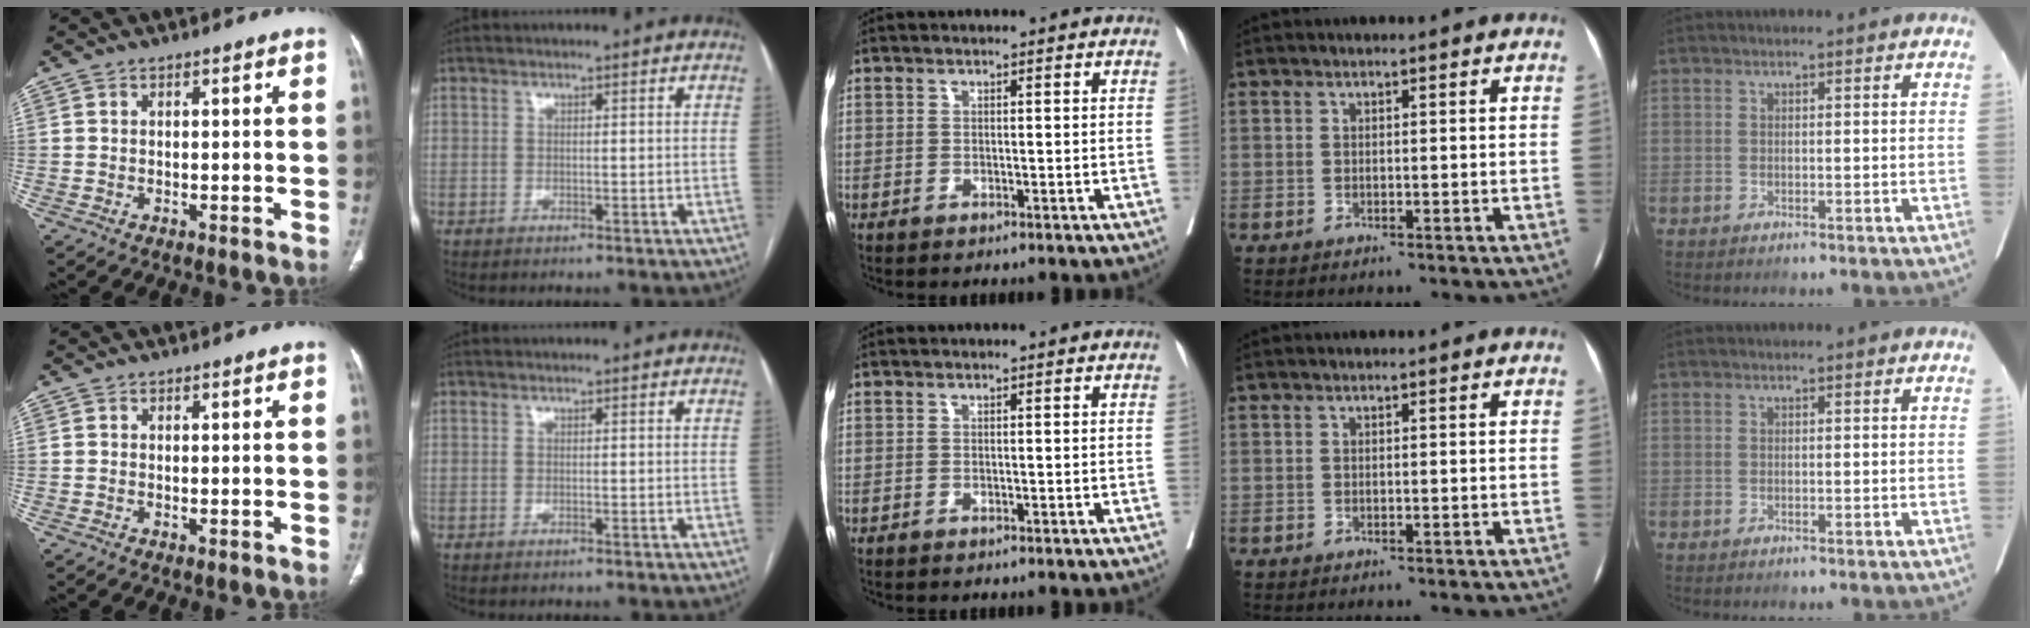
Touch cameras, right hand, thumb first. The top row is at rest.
{}